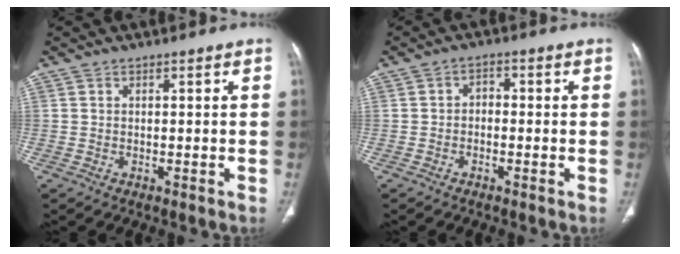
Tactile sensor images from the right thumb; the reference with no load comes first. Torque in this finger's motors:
{"motor_torque": [-0.37, -0.15, 0.34, -0.05, 0.02]}